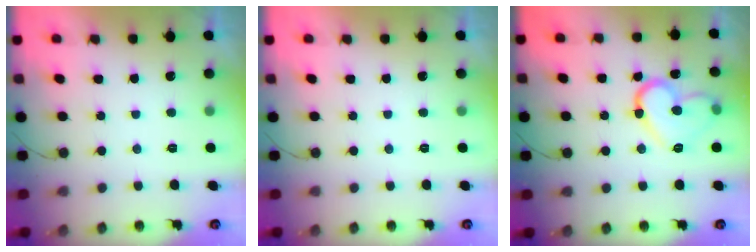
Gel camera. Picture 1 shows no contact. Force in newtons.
{"total": 0.0}
{"total": 13.9, "press": 13.8, "slide": 1.2}